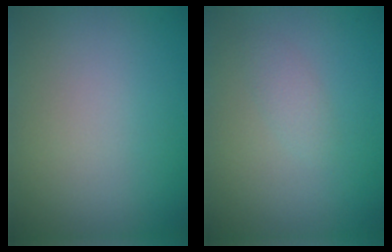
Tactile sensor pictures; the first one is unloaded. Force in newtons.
{"total": 1.2, "press": 1.1, "slide": 0.1}